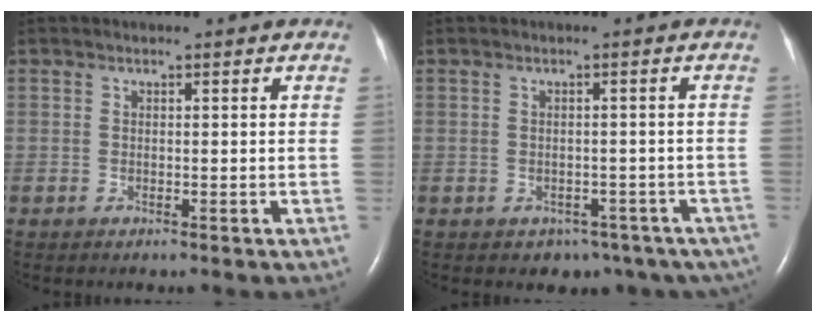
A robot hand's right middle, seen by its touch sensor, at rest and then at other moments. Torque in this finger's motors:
{"motor_torque": [-0.28, -0.14, 0.02, 0.01]}